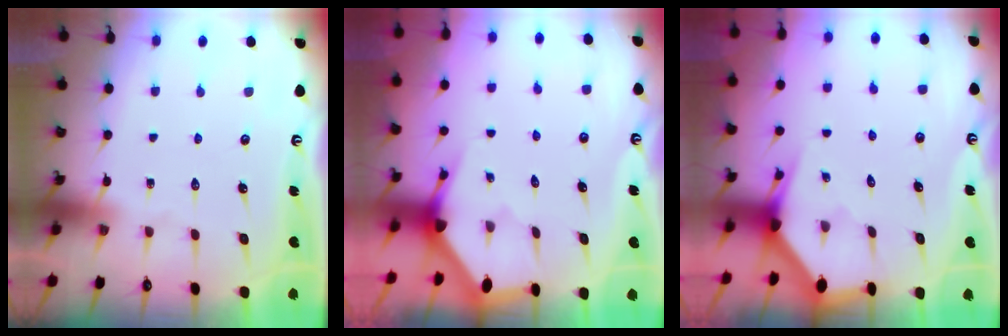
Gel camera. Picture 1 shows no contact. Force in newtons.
{"total": 3.0, "press": 3.0, "slide": 0.2}
{"total": 2.9, "press": 2.9, "slide": 0.2}